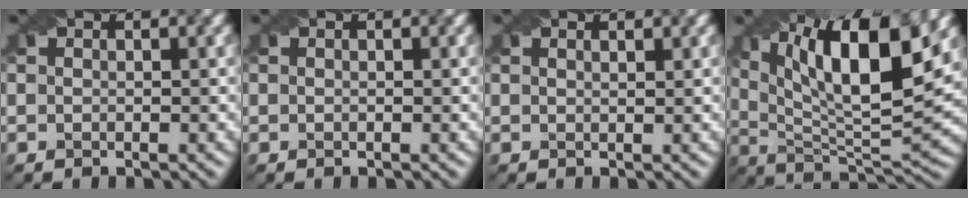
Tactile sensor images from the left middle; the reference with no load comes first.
{"total": 0.0}
{"total": 1.0, "force": [0.9, 0.2, 0.5], "torque": [-0.007, -0.005, 0.010]}
{"total": 13.3, "force": [5.9, 3.8, 11.4], "torque": [-0.186, 0.003, 0.102]}